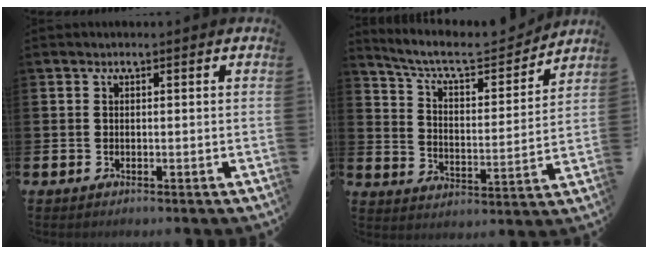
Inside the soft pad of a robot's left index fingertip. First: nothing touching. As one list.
[{"total": 8.2, "force": [7.4, 1.9, 2.9], "torque": [-0.088, -0.051, 0.125]}]